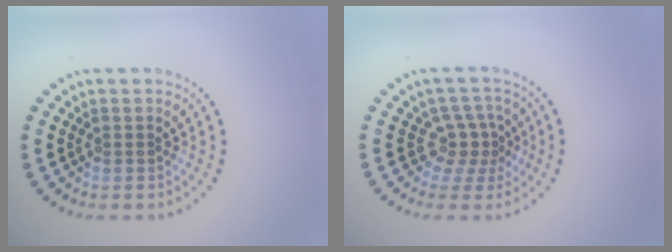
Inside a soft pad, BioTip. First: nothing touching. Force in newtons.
{"total": 2.5, "press": 1.8, "slide": 1.8}